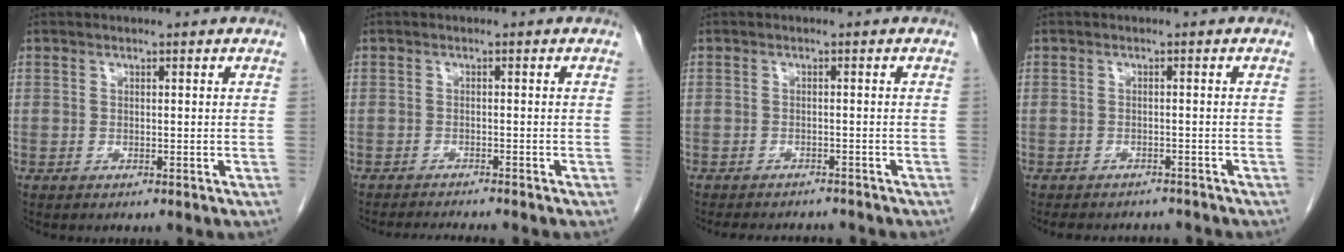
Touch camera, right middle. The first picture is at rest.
{"total": 4.5, "force": [-4.2, -0.4, 1.4], "torque": [-0.020, -0.015, -0.064]}
{"total": 6.6, "force": [-6.2, 1.7, 1.7], "torque": [-0.022, -0.004, -0.078]}
{"total": 7.4, "force": [-6.8, 2.3, 1.8], "torque": [-0.029, 0.000, -0.082]}